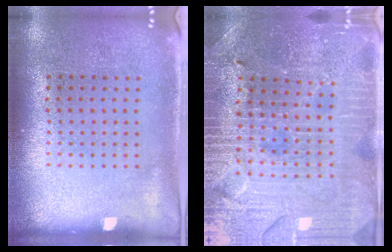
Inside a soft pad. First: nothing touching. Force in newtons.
{"total": 3.5, "press": 3.5, "slide": 0.7}